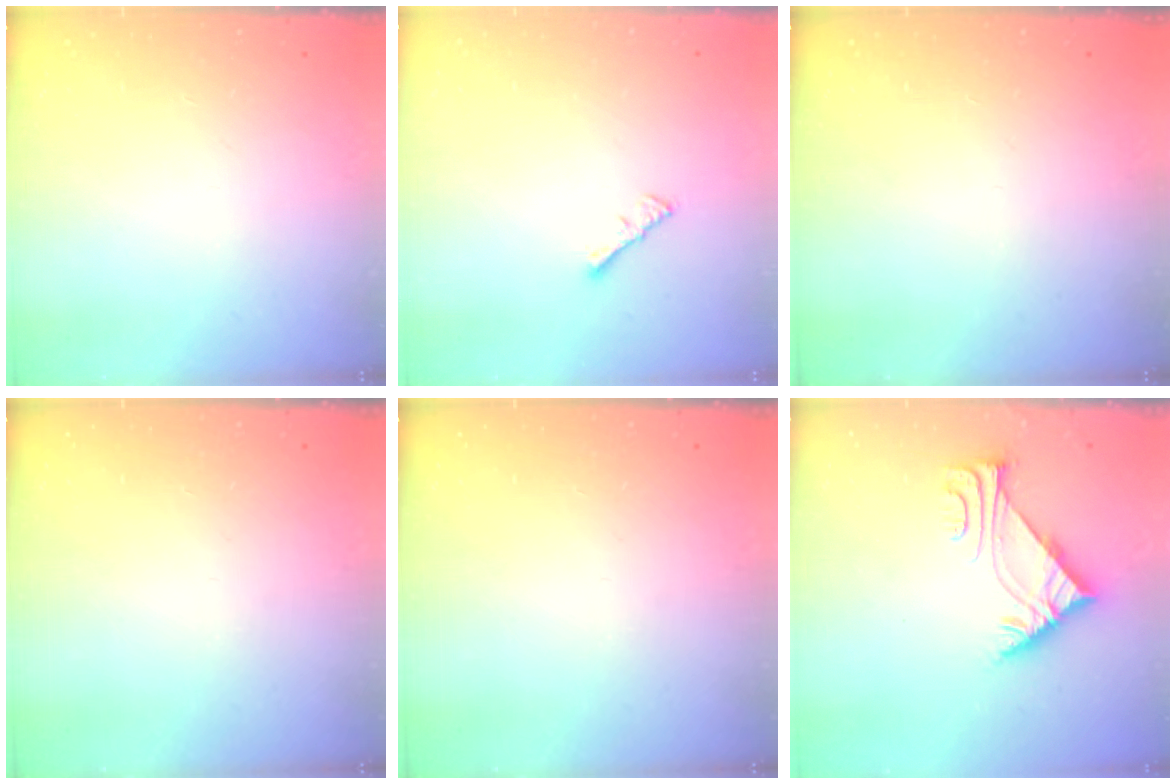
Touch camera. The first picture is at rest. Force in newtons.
{"total": 1.3, "press": 1.2, "slide": 0.4}
{"total": 0.0}
{"total": 0.0}
{"total": 0.0}
{"total": 5.8, "press": 5.7, "slide": 0.6}